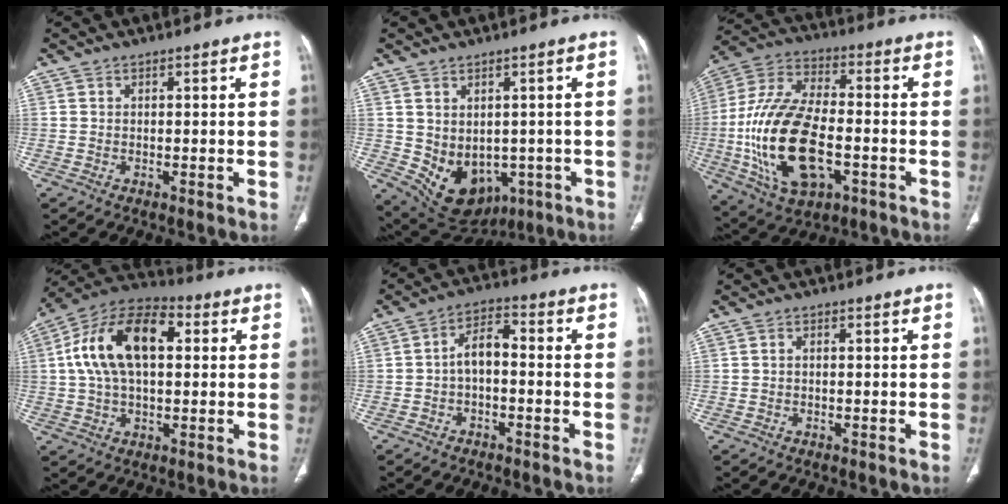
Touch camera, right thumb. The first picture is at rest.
{"total": 12.0, "force": [-2.8, 9.2, 7.1], "torque": [-0.091, 0.007, -0.009]}
{"total": 22.2, "force": [-4.7, 11.5, 18.3], "torque": [-0.368, 0.015, -0.077]}
{"total": 17.4, "force": [3.3, 9.7, 14.0], "torque": [-0.248, 0.030, 0.051]}
{"total": 5.6, "force": [-1.1, 3.0, 4.6], "torque": [-0.076, 0.033, -0.028]}
{"total": 0.5, "force": [-0.1, 0.3, 0.4], "torque": [-0.006, 0.001, -0.005]}